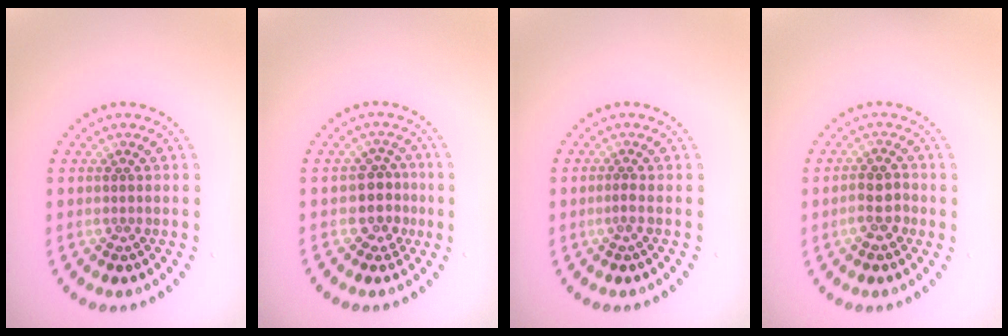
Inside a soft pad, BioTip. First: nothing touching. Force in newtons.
{"total": 2.6, "press": 2.2, "slide": 1.4}
{"total": 0.6, "press": 0.2, "slide": 0.6}
{"total": 2.3, "press": 2.2, "slide": 0.7}